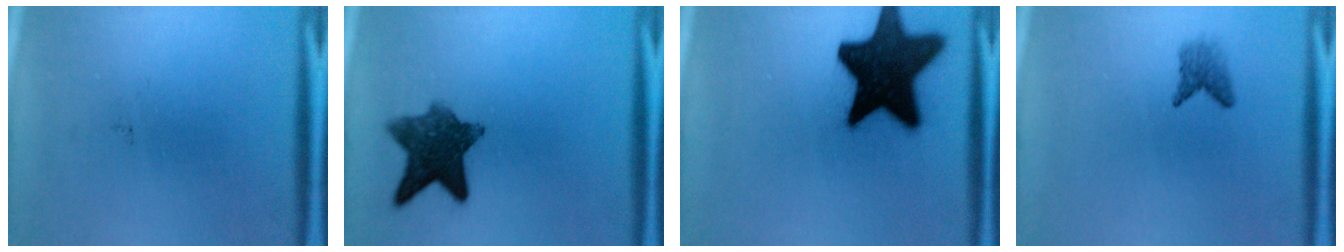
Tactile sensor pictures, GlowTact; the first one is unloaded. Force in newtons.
{"total": 9.5}
{"total": 19.8}
{"total": 1.9}